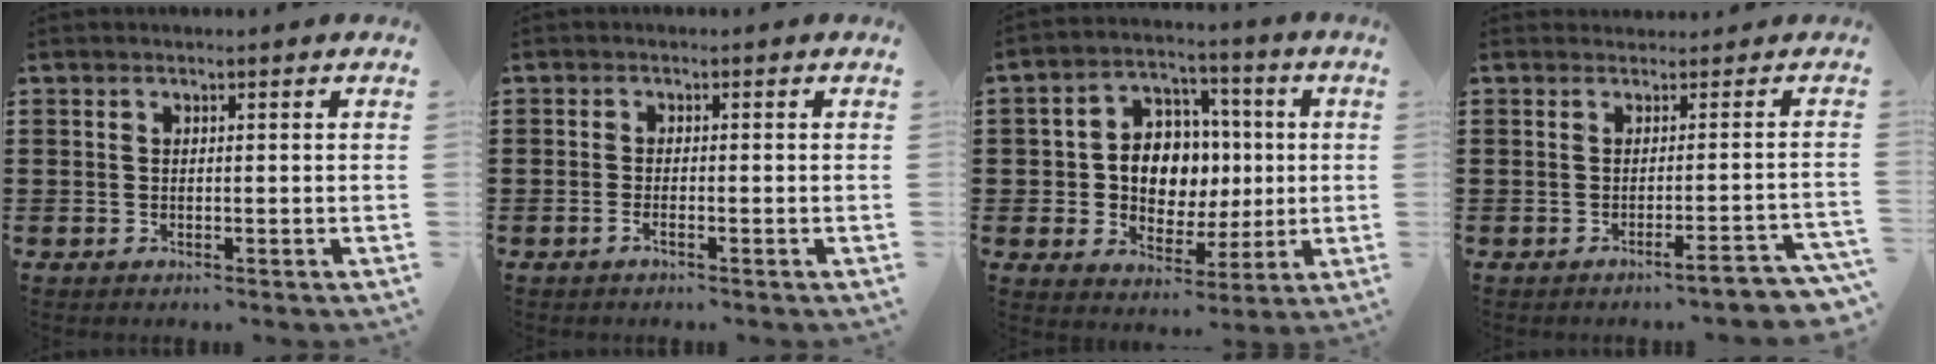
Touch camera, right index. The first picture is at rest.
{"total": 1.1, "force": [-0.7, 0.1, 0.9], "torque": [-0.017, -0.003, -0.013]}
{"total": 8.4, "force": [0.1, 7.1, 4.4], "torque": [-0.093, 0.015, 0.003]}
{"total": 1.6, "force": [-1.0, 0.1, 1.3], "torque": [-0.024, 0.002, -0.018]}